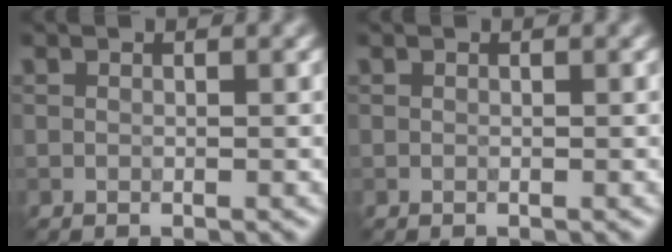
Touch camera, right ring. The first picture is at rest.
{"total": 0.0}